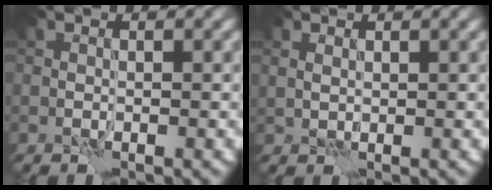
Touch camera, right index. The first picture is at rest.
{"total": 0.7, "force": [0.6, 0.3, 0.0], "torque": [-0.003, -0.001, 0.015]}